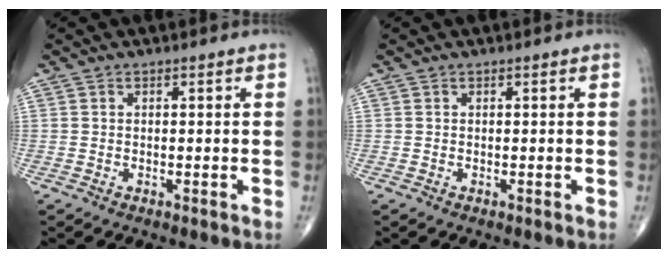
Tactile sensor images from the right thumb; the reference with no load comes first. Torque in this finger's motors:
{"motor_torque": [-0.01, -0.01, 0.00, 0.00, 0.00]}